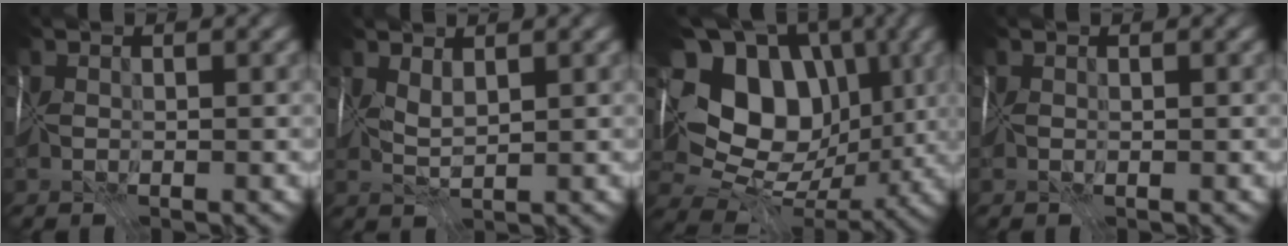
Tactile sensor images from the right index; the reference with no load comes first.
{"total": 1.7, "force": [1.1, -1.2, -0.1], "torque": [0.004, 0.001, 0.028]}
{"total": 12.2, "force": [3.4, 8.7, 7.8], "torque": [-0.117, 0.027, 0.066]}
{"total": 0.0}